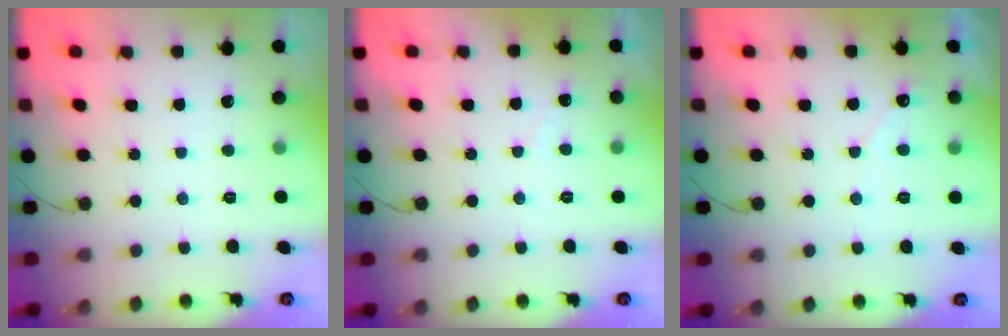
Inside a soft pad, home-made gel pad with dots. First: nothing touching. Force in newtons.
{"total": 1.9, "press": 1.9, "slide": 0.2}
{"total": 2.5, "press": 2.5, "slide": 0.1}